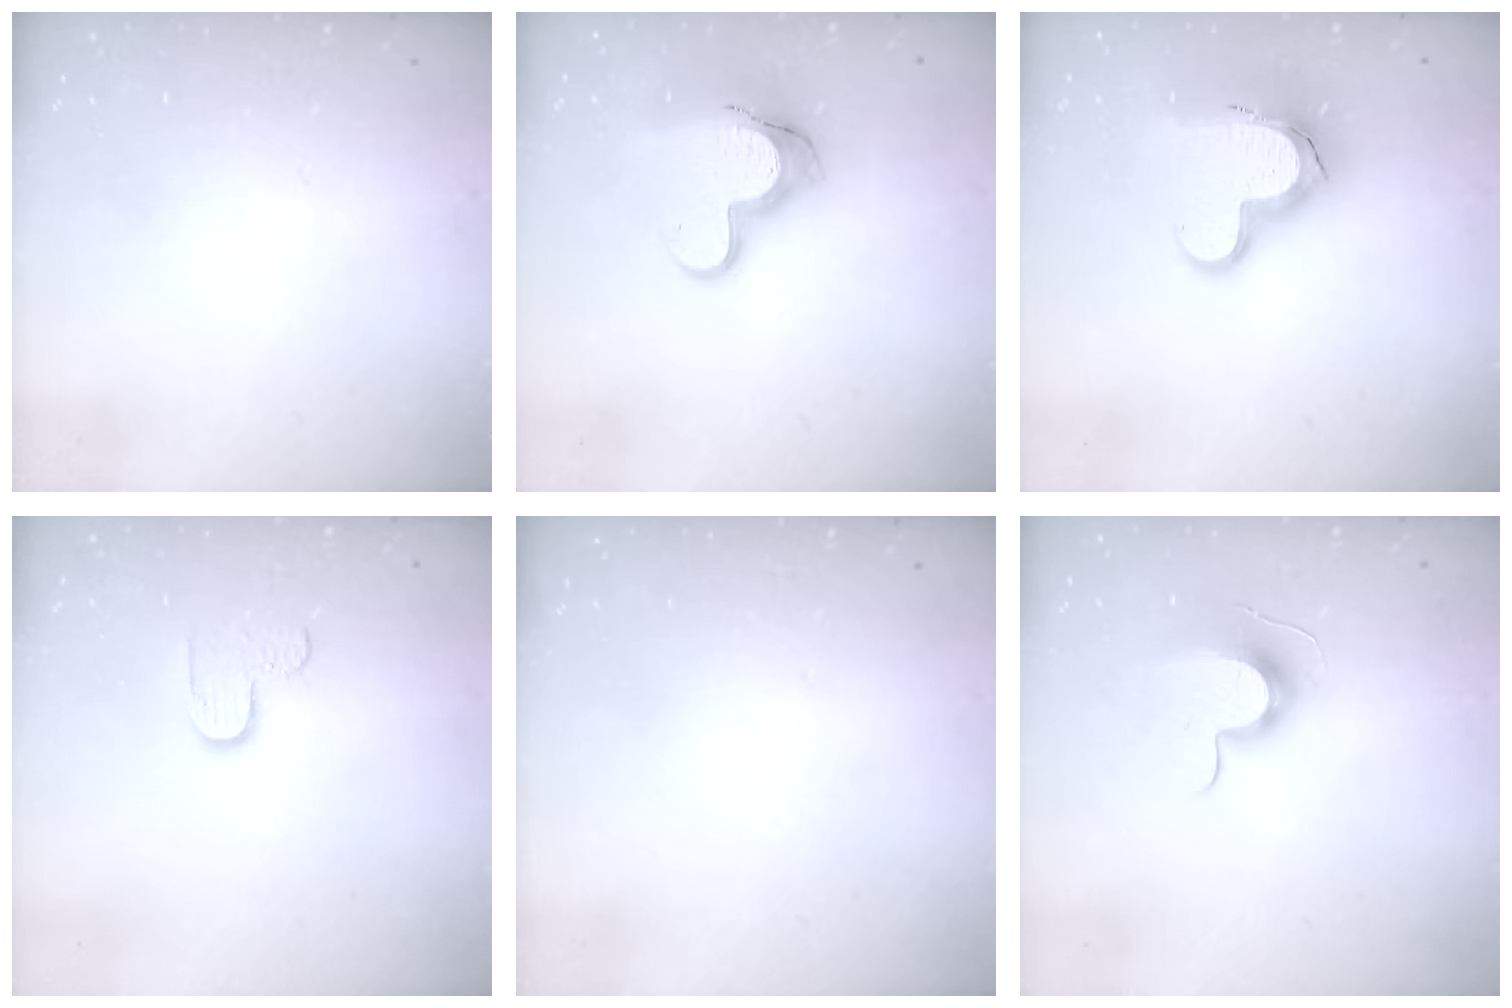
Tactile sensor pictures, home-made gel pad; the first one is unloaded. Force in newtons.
{"total": 13.7, "press": 13.7, "slide": 1.3}
{"total": 15.6, "press": 15.5, "slide": 1.3}
{"total": 5.1, "press": 5.1, "slide": 0.5}
{"total": 0.0}
{"total": 10.8, "press": 10.8, "slide": 0.2}